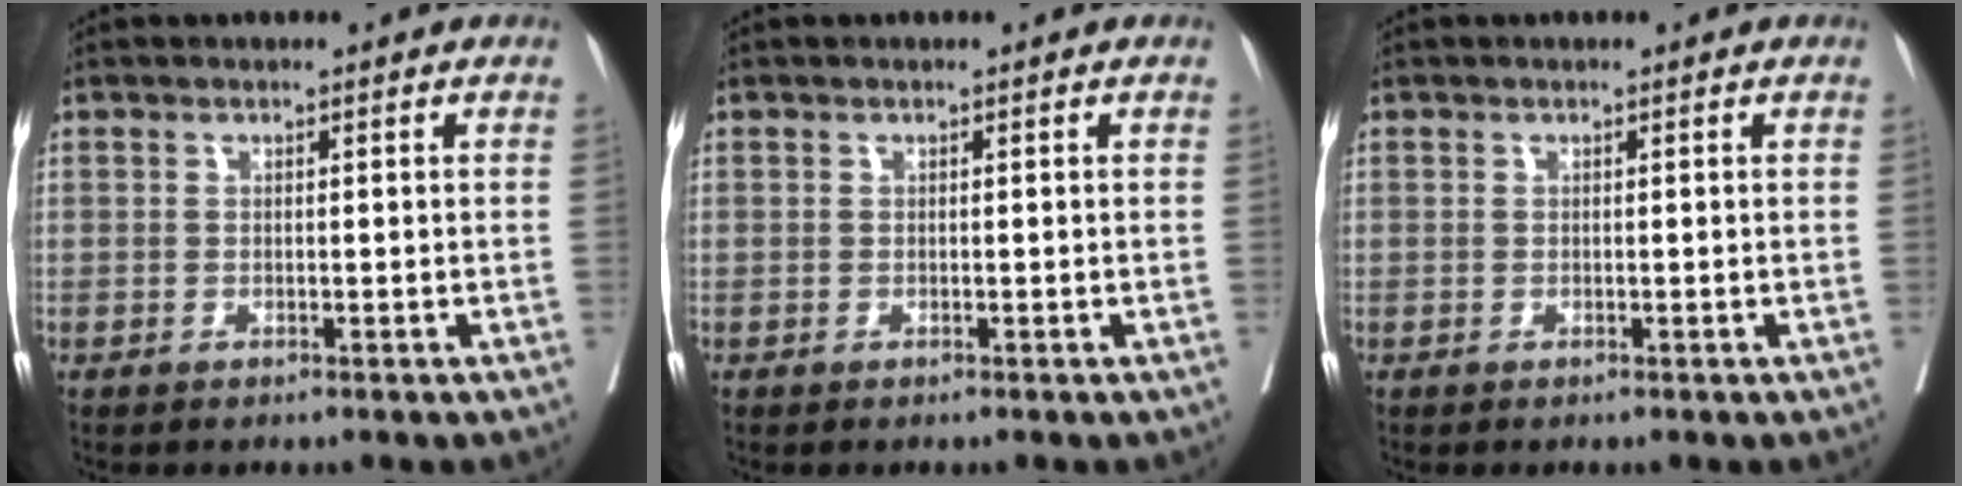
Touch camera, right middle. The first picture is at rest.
{"total": 0.0}
{"total": 0.0}